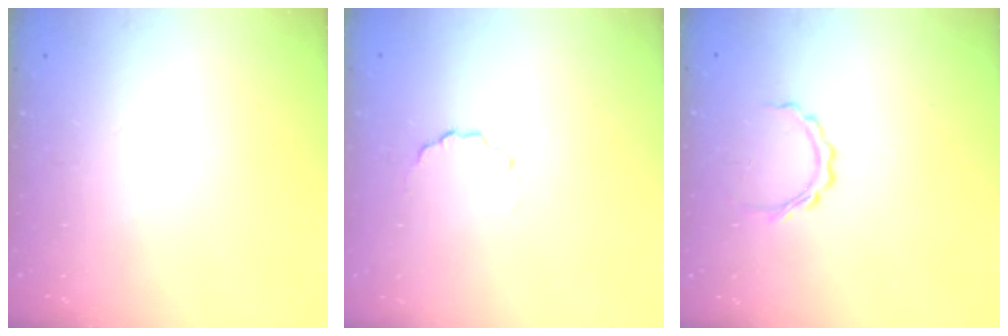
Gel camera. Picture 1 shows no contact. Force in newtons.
{"total": 3.1, "press": 2.9, "slide": 1.1}
{"total": 4.1, "press": 4.0, "slide": 0.9}